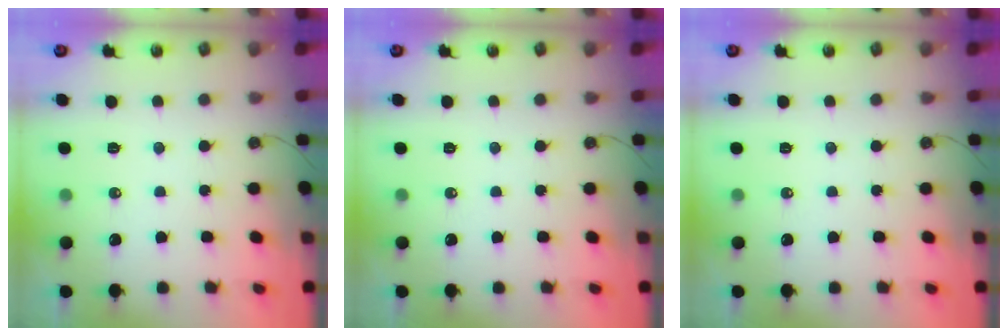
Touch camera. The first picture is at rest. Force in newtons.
{"total": 0.0}
{"total": 0.0}